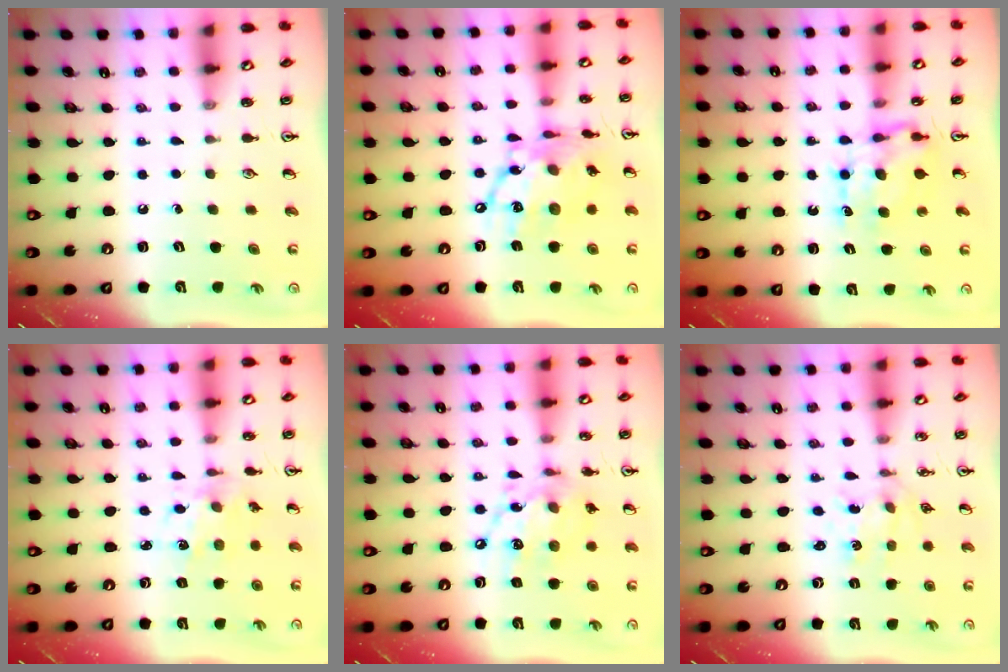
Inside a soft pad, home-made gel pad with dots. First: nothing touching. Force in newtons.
{"total": 16.4, "press": 16.3, "slide": 1.9}
{"total": 7.2, "press": 7.2, "slide": 0.7}
{"total": 4.0, "press": 3.9, "slide": 1.0}
{"total": 12.3, "press": 12.2, "slide": 0.7}
{"total": 1.0, "press": 1.0, "slide": 0.2}